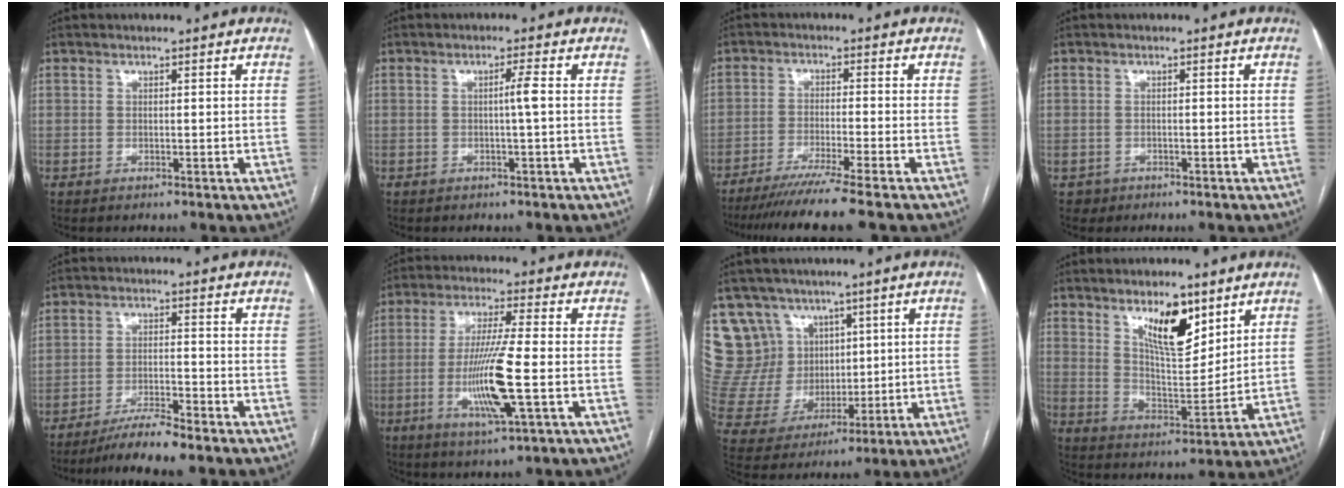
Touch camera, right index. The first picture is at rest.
{"total": 2.0, "force": [0.0, -0.5, 2.0], "torque": [-0.033, 0.000, 0.000]}
{"total": 9.9, "force": [-8.1, -1.9, 5.3], "torque": [-0.062, -0.032, -0.129]}
{"total": 1.7, "force": [-0.8, 1.4, -0.2], "torque": [0.003, 0.006, -0.013]}
{"total": 5.6, "force": [-5.0, -0.6, 2.6], "torque": [-0.042, -0.020, -0.092]}
{"total": 11.1, "force": [-2.5, -0.1, 10.8], "torque": [-0.213, -0.015, -0.049]}
{"total": 14.2, "force": [8.8, 10.9, 2.8], "torque": [-0.076, 0.054, 0.192]}
{"total": 10.1, "force": [6.2, 3.2, 7.4], "torque": [-0.127, -0.006, 0.115]}